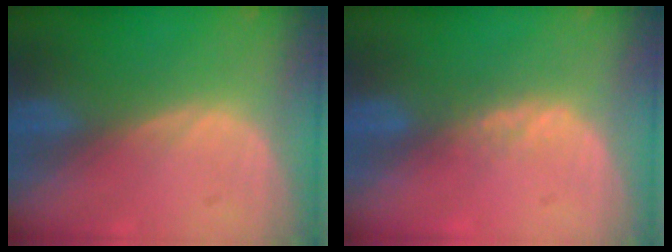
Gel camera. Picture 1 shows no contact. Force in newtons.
{"total": 1.7, "press": 1.4, "slide": 0.9}